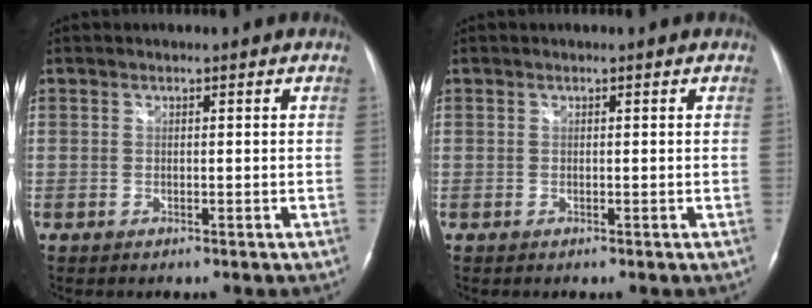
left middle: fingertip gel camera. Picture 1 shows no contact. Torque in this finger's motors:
{"motor_torque": [0.00, 0.00, 0.00, 0.00]}